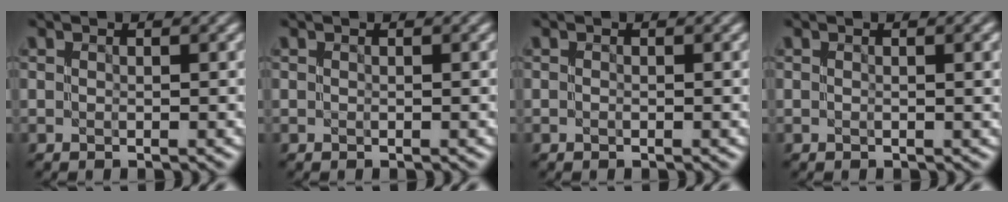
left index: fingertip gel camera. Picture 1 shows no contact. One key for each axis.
{"total": 0.0}
{"total": 0.0}
{"total": 1.9, "fx": 0.3, "fy": 0.6, "fz": 1.8, "tx": -0.024, "ty": 0.001, "tz": 0.001}